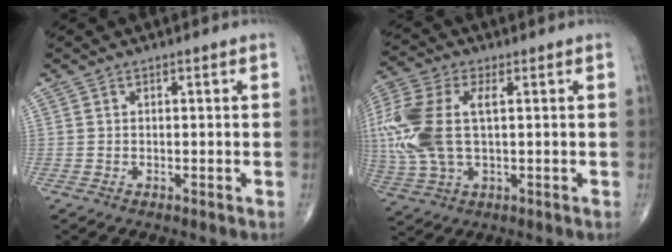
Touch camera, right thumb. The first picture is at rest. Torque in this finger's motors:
{"motor_torque": [0.46, 0.46, 1.37, 0.13, 0.21]}